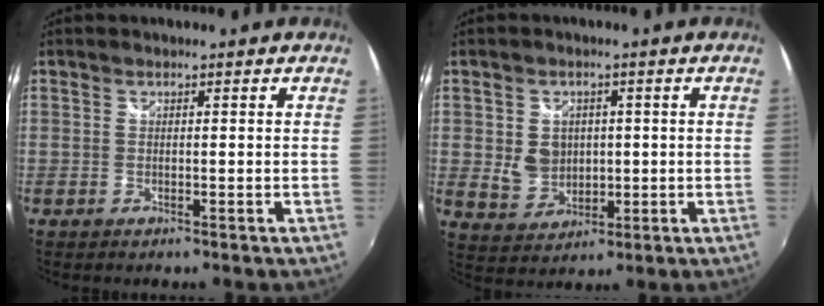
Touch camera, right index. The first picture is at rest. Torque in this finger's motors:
{"motor_torque": [0.39, 0.51, 0.06, 0.04]}